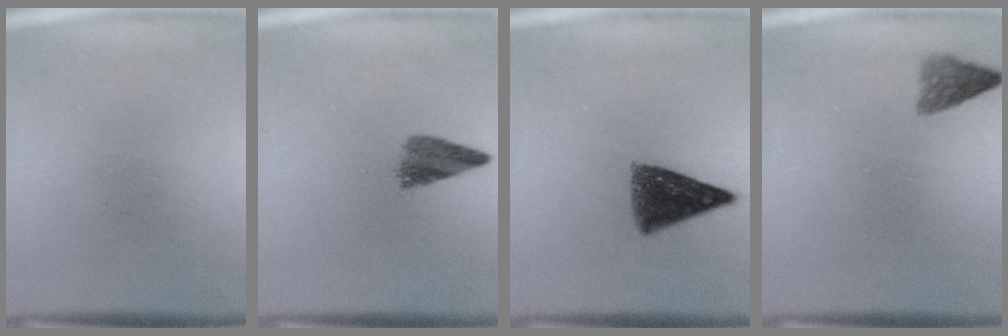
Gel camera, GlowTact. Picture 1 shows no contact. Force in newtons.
{"total": 3.9}
{"total": 8.4}
{"total": 2.3}